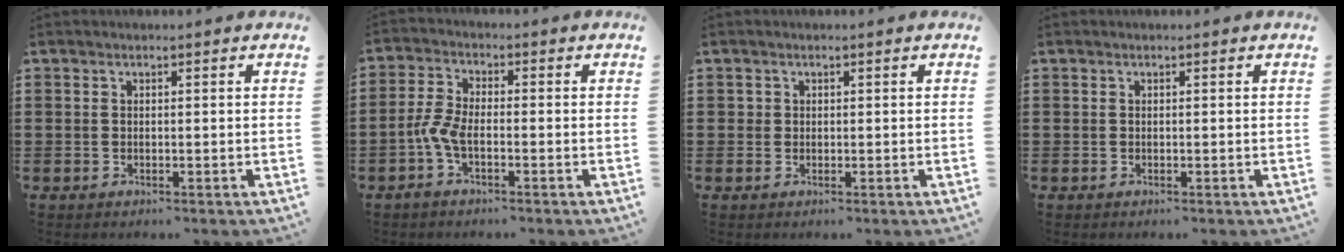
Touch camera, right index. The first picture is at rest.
{"total": 4.4, "force": [-1.7, 1.7, 3.7], "torque": [-0.098, -0.004, -0.040]}
{"total": 0.7, "force": [0.2, 0.7, 0.2], "torque": [-0.005, 0.005, 0.003]}
{"total": 0.0}